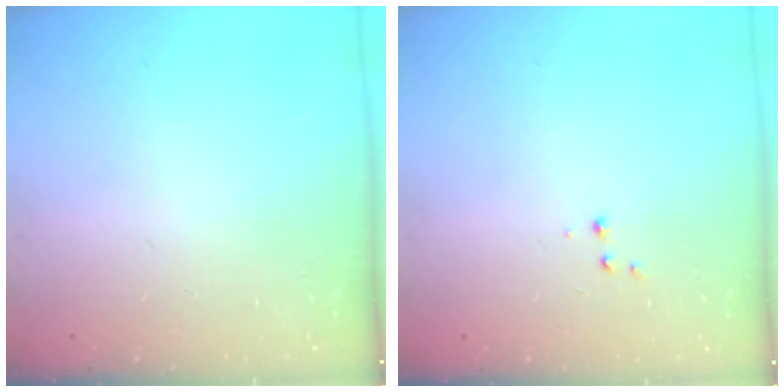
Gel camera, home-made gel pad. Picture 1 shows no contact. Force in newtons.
{"total": 2.6, "press": 2.5, "slide": 0.6}